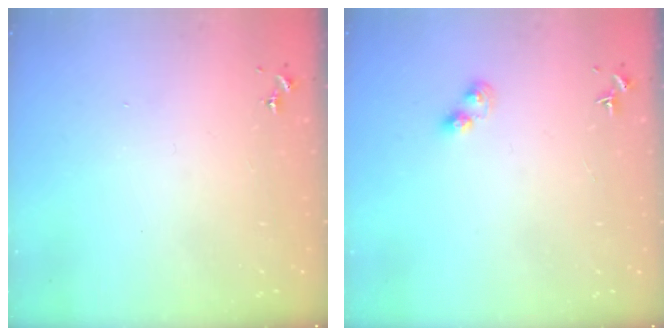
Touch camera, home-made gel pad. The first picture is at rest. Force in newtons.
{"total": 4.1, "press": 4.1, "slide": 0.6}